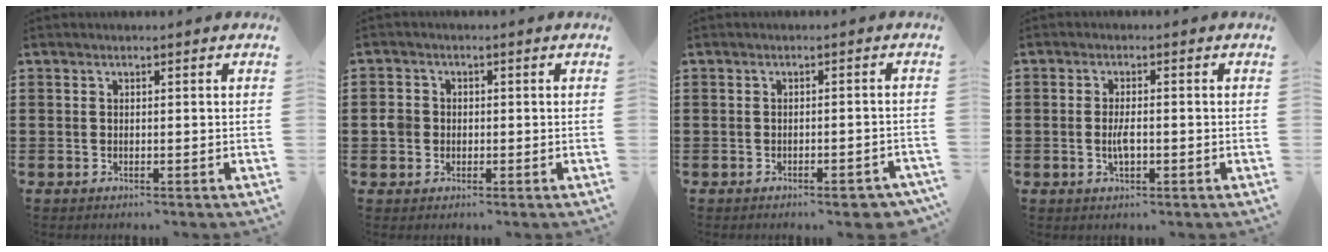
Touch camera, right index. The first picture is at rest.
{"total": 2.6, "force": [-0.2, 2.3, 1.2], "torque": [-0.037, 0.003, -0.009]}
{"total": 2.5, "force": [-1.9, 0.3, 1.7], "torque": [-0.027, 0.000, -0.033]}
{"total": 3.0, "force": [-0.5, 1.0, 2.8], "torque": [-0.058, -0.004, -0.010]}